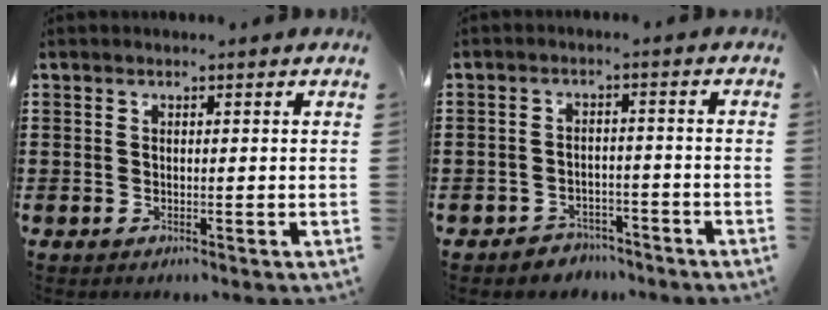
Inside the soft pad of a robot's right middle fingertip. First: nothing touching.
{"total": 3.2, "force": [-3.1, 0.7, -0.3], "torque": [-0.007, -0.001, -0.067]}